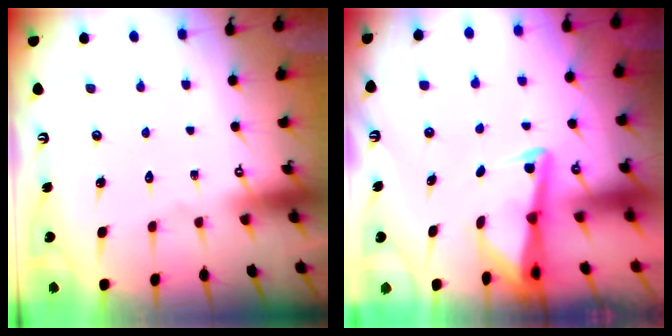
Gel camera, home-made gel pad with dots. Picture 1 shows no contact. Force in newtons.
{"total": 3.1, "press": 3.1, "slide": 0.4}